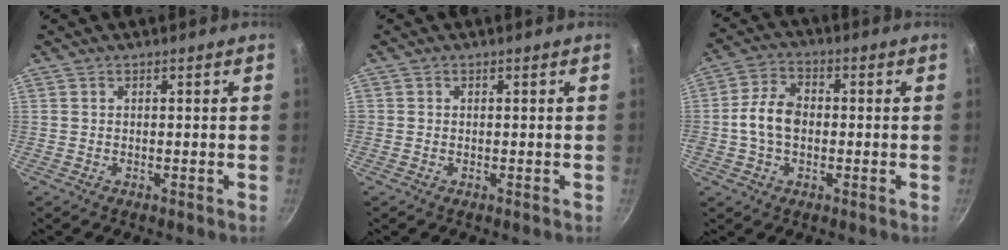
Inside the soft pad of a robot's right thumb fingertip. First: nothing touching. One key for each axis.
{"total": 0.0}
{"total": 8.0, "fx": -0.7, "fy": 5.5, "fz": 5.8, "tx": -0.100, "ty": 0.027, "tz": -0.024}